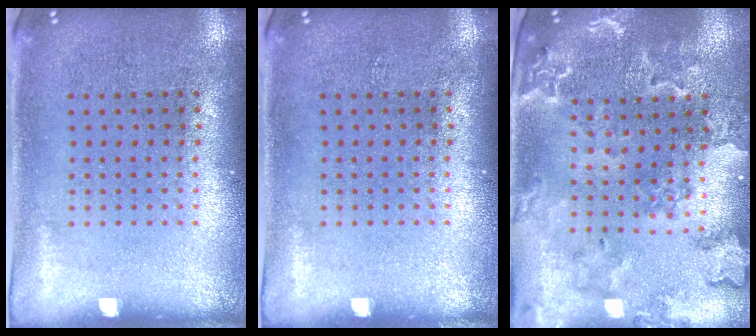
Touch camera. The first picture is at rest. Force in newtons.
{"total": 0.0}
{"total": 1.8, "press": 1.8, "slide": 0.3}